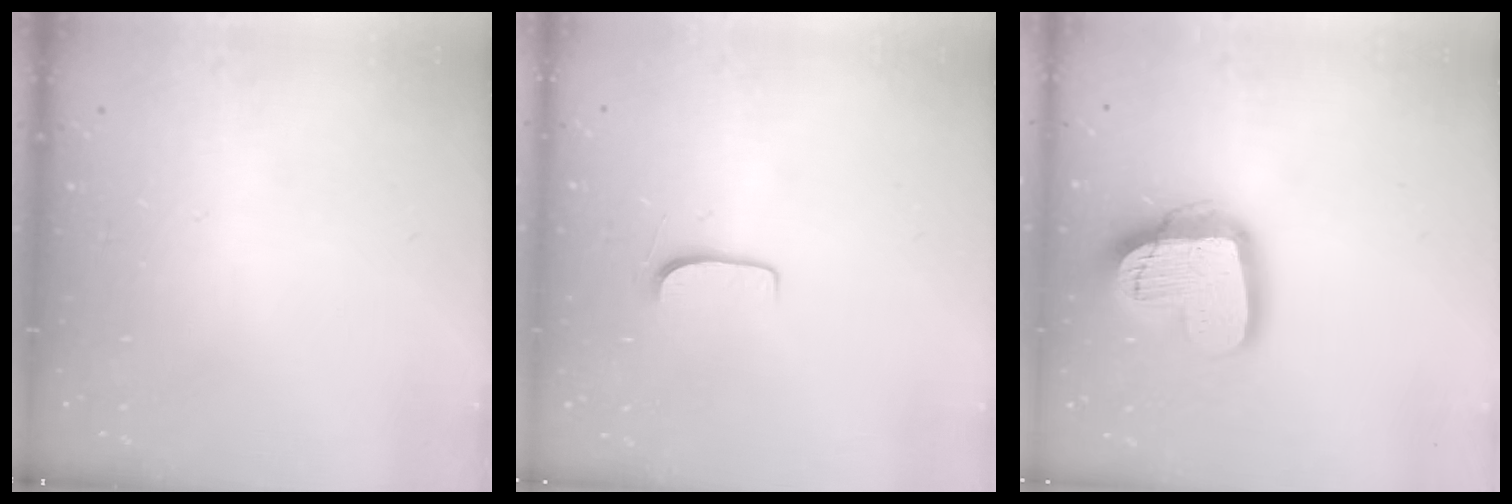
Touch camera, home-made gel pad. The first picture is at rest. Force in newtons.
{"total": 5.8, "press": 5.8, "slide": 0.4}
{"total": 18.4, "press": 18.3, "slide": 1.6}